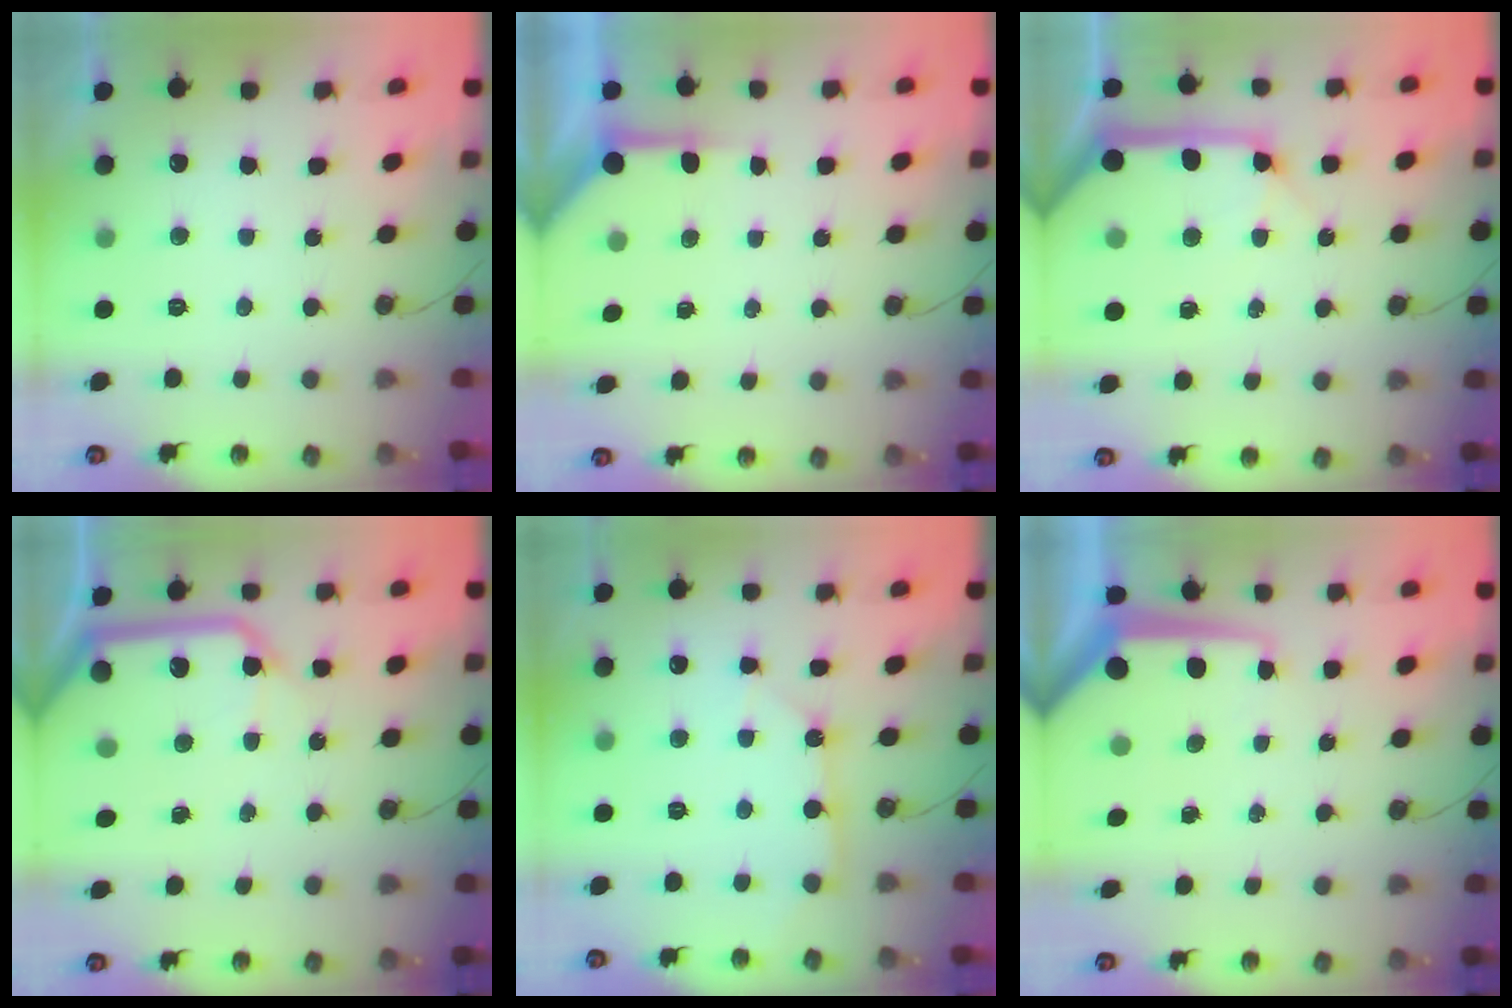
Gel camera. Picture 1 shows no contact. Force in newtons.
{"total": 3.6, "press": 3.6, "slide": 0.3}
{"total": 15.3, "press": 15.1, "slide": 2.5}
{"total": 15.5, "press": 15.3, "slide": 2.1}
{"total": 5.9, "press": 5.9, "slide": 0.5}
{"total": 8.2, "press": 8.1, "slide": 0.9}